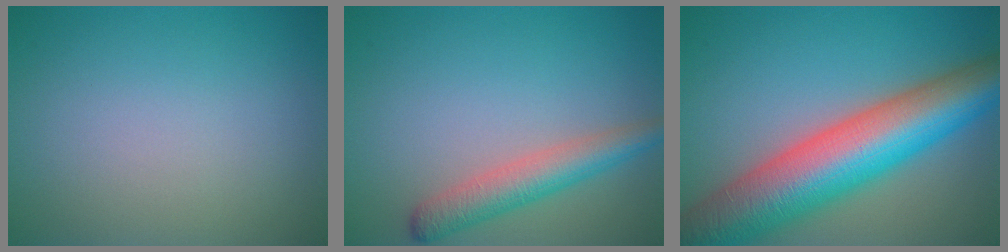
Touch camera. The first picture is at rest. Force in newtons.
{"total": 3.8, "press": 3.8, "slide": 0.1}
{"total": 13.1, "press": 13.1, "slide": 0.2}